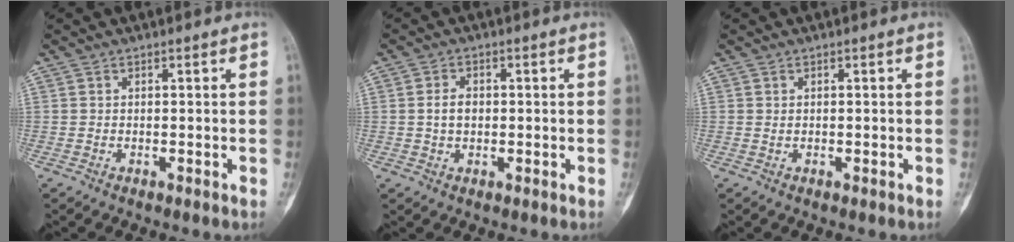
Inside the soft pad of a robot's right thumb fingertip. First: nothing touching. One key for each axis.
{"total": 3.7, "fx": 0.0, "fy": 2.5, "fz": 2.6, "tx": -0.046, "ty": 0.006, "tz": 0.000}
{"total": 0.0}